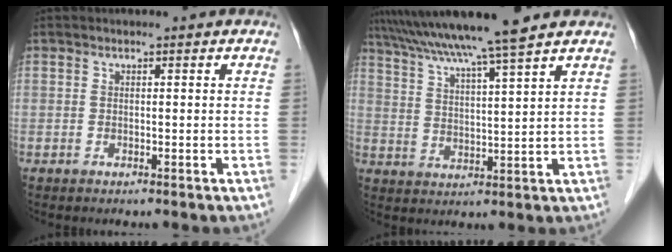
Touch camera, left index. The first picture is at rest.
{"total": 12.5, "force": [10.6, -1.6, 6.5], "torque": [-0.116, 0.016, 0.169]}